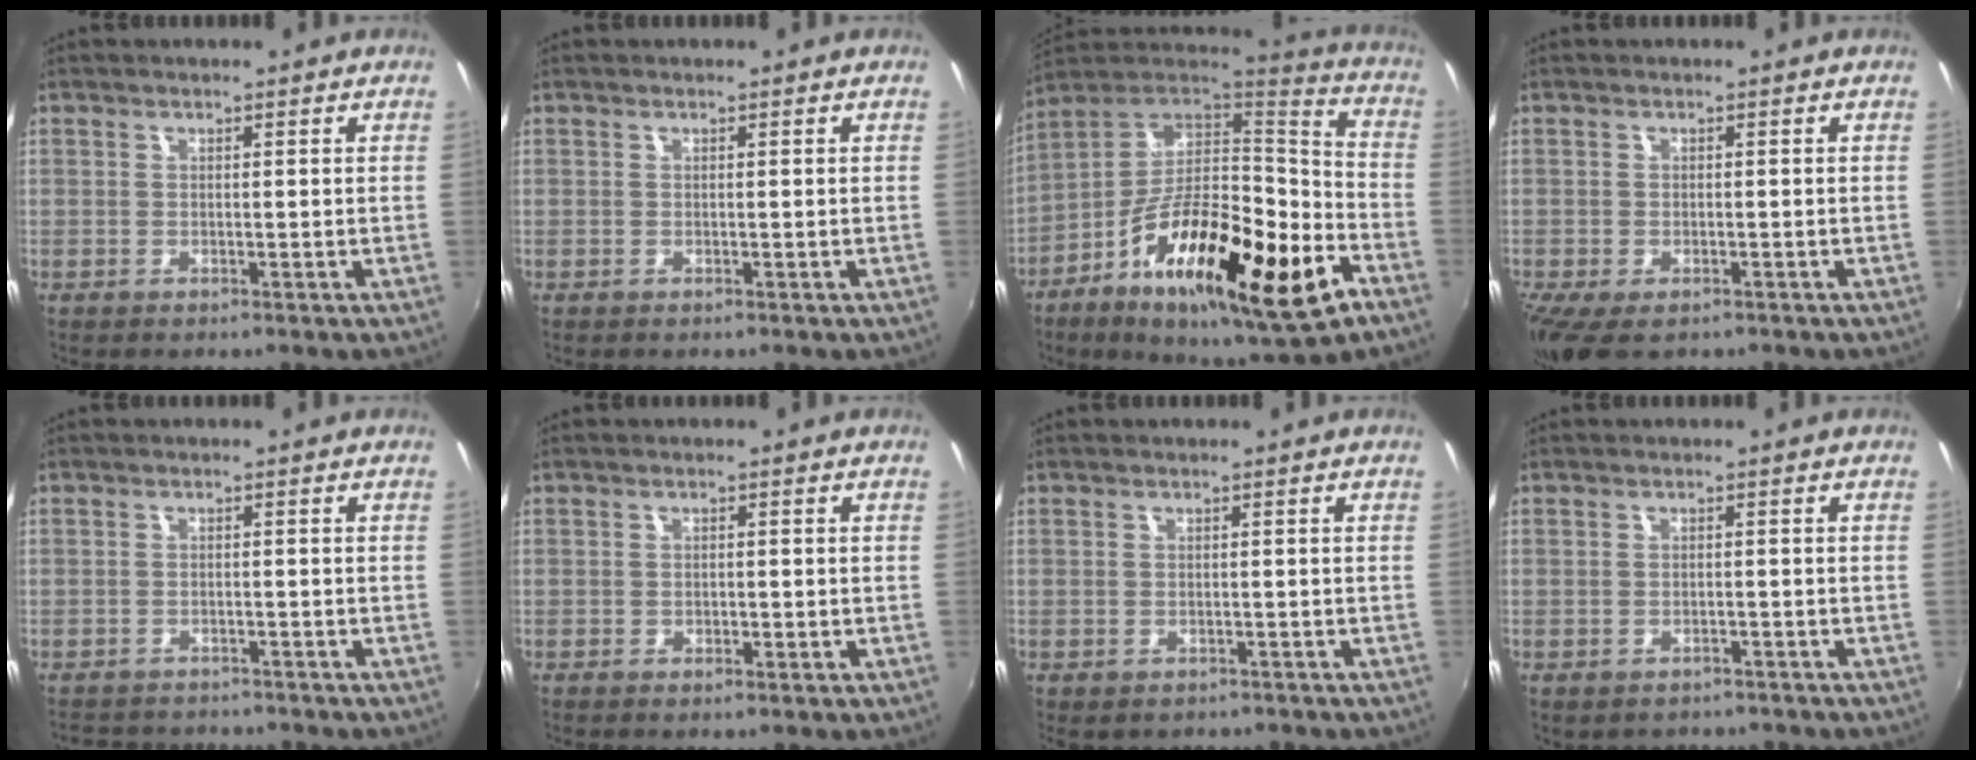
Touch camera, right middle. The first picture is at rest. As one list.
[{"total": 0.0}, {"total": 28.5, "force": [-12.3, 8.7, 24.2], "torque": [-0.406, -0.035, -0.208]}, {"total": 6.6, "force": [-4.3, 2.9, 4.1], "torque": [-0.092, -0.032, -0.069]}, {"total": 5.5, "force": [-5.0, 2.0, 0.8], "torque": [-0.029, -0.001, -0.080]}, {"total": 1.2, "force": [-0.6, 0.9, 0.6], "torque": [-0.010, -0.004, -0.012]}, {"total": 2.2, "force": [-1.4, 1.5, 1.0], "torque": [-0.022, -0.013, -0.016]}, {"total": 3.1, "force": [-2.4, 1.7, 0.8], "torque": [-0.022, -0.012, -0.032]}]